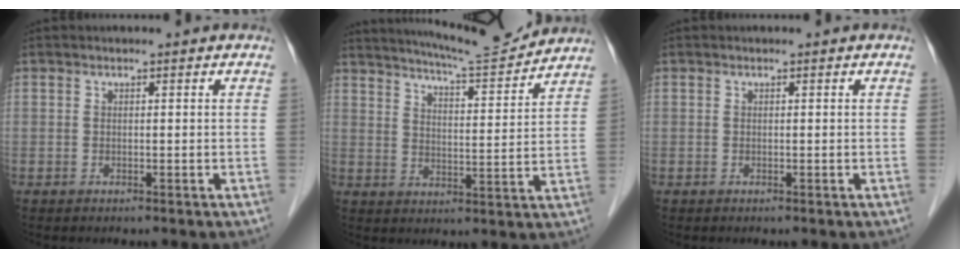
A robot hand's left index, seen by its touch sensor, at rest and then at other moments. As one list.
[{"total": 12.3, "force": [11.7, -0.1, 3.8], "torque": [-0.065, -0.006, 0.168]}, {"total": 0.0}]